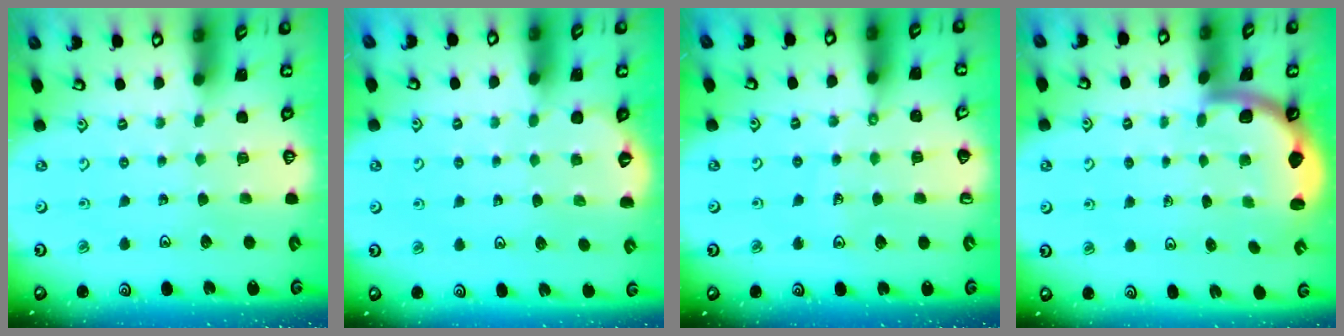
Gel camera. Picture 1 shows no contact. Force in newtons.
{"total": 1.9, "press": 0.5, "slide": 1.9}
{"total": 4.2, "press": 4.0, "slide": 1.5}
{"total": 1.8, "press": 1.8, "slide": 0.1}